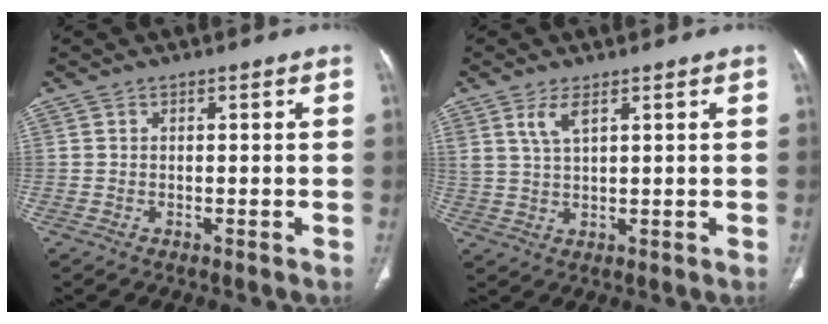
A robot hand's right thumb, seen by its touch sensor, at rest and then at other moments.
{"total": 3.8, "force": [2.1, 1.3, 2.9], "torque": [-0.063, -0.009, 0.051]}